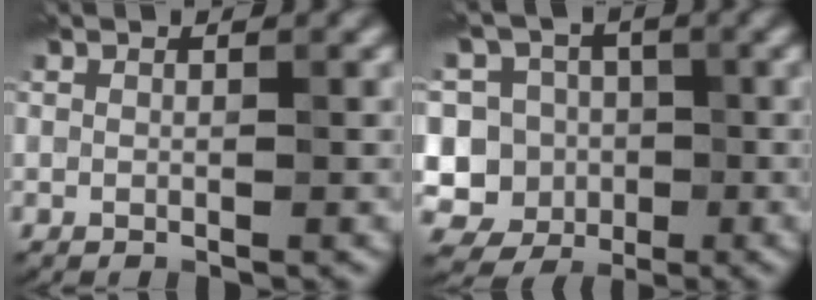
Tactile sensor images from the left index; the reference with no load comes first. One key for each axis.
{"total": 9.5, "fx": -0.5, "fy": 9.1, "fz": 2.8, "tx": -0.063, "ty": 0.039, "tz": -0.046}